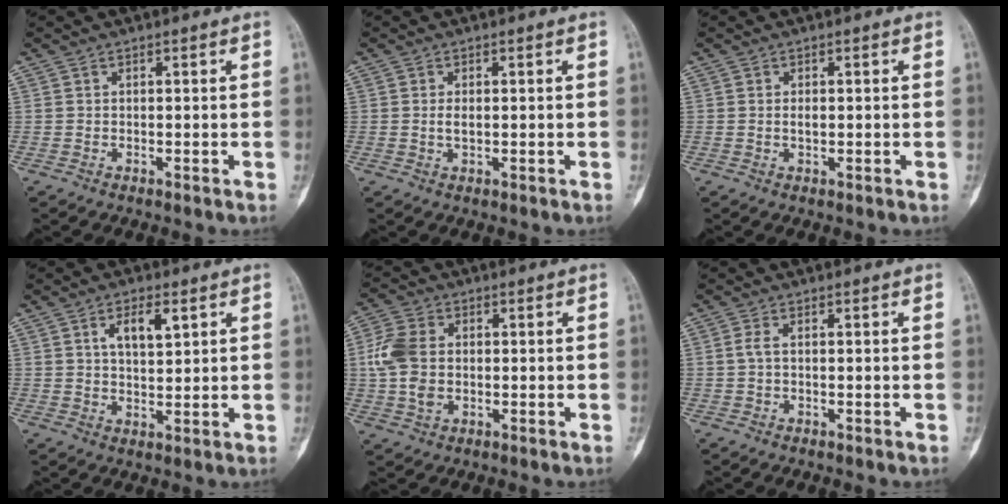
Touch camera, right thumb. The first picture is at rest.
{"total": 1.6, "force": [0.1, 0.9, 1.4], "torque": [-0.022, -0.001, 0.002]}
{"total": 1.2, "force": [0.1, 0.7, 1.0], "torque": [-0.012, 0.001, 0.001]}
{"total": 5.8, "force": [2.4, 2.5, 4.6], "torque": [-0.071, -0.011, 0.043]}
{"total": 8.2, "force": [0.1, 5.7, 5.9], "torque": [-0.131, 0.008, -0.002]}
{"total": 1.4, "force": [0.0, 0.5, 1.3], "torque": [-0.030, -0.001, -0.001]}